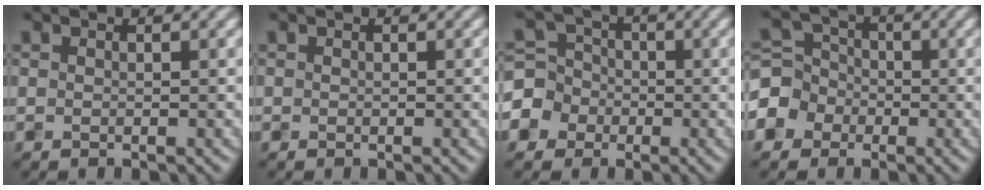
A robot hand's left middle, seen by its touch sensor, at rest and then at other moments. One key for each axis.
{"total": 0.5, "fx": -0.2, "fy": -0.3, "fz": -0.4, "tx": 0.001, "ty": 0.003, "tz": 0.004}
{"total": 5.4, "fx": -2.3, "fy": 4.8, "fz": 0.7, "tx": -0.011, "ty": 0.013, "tz": -0.060}
{"total": 4.9, "fx": -2.1, "fy": 4.3, "fz": 0.8, "tx": -0.010, "ty": 0.013, "tz": -0.054}